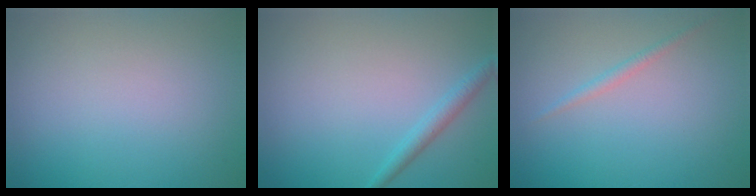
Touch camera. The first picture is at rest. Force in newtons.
{"total": 1.5, "press": 1.5, "slide": 0.1}
{"total": 0.9, "press": 0.9, "slide": 0.0}